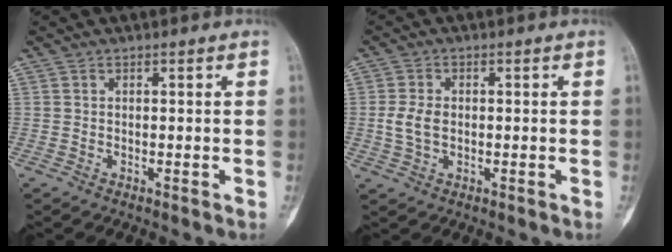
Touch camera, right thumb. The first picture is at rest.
{"total": 4.3, "force": [-0.2, 2.9, 3.2], "torque": [-0.068, 0.006, -0.002]}